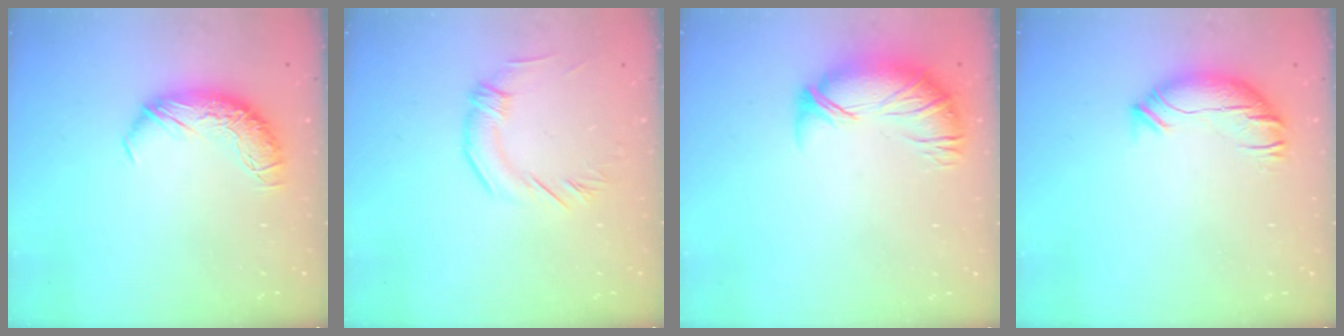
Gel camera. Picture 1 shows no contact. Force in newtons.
{"total": 2.3, "press": 1.9, "slide": 1.4}
{"total": 4.2, "press": 3.7, "slide": 1.9}
{"total": 2.0, "press": 0.6, "slide": 1.9}